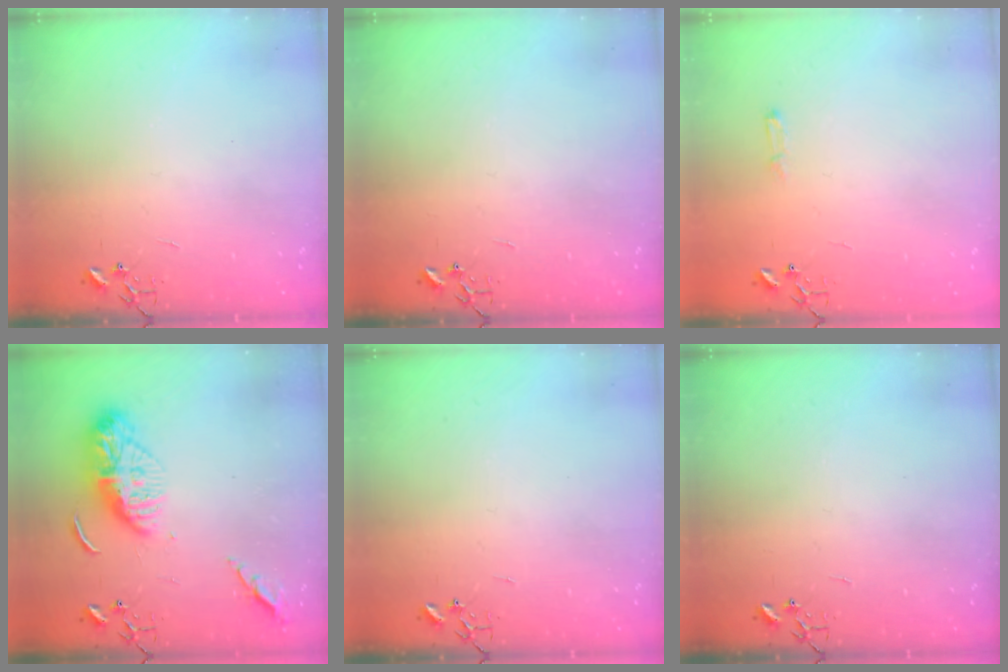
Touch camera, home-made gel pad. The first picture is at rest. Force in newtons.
{"total": 0.0}
{"total": 3.8, "press": 3.8, "slide": 0.5}
{"total": 13.3, "press": 13.2, "slide": 1.3}
{"total": 0.0}
{"total": 0.0}